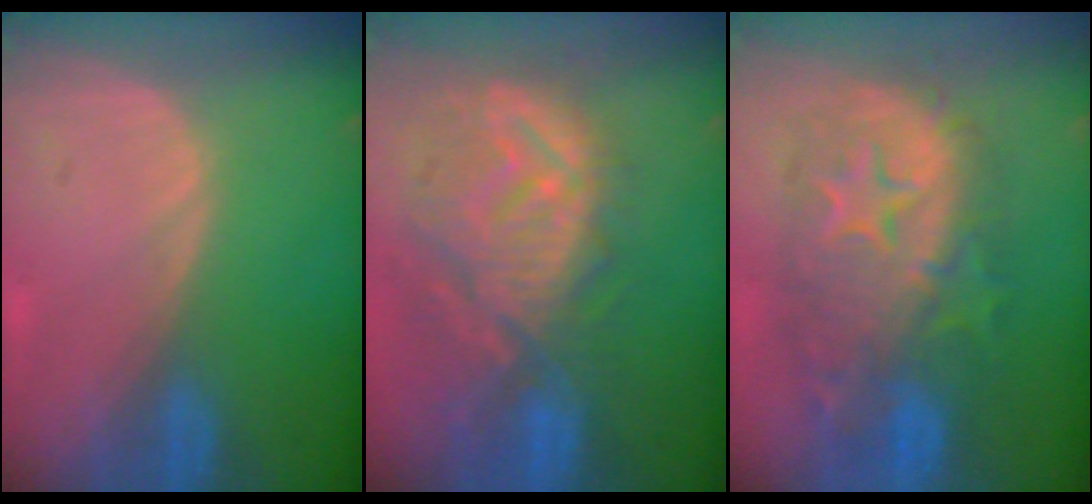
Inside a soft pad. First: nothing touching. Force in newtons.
{"total": 11.9, "press": 10.8, "slide": 5.0}
{"total": 11.5, "press": 11.5, "slide": 0.9}